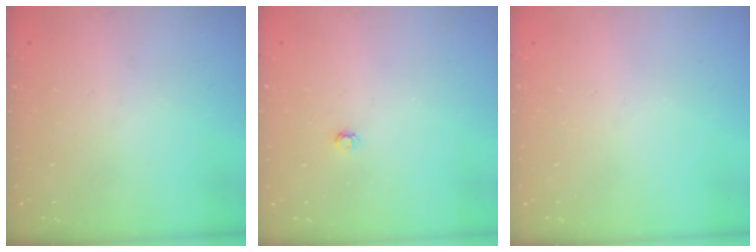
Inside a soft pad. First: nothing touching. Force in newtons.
{"total": 3.0, "press": 3.0, "slide": 0.4}
{"total": 0.0}